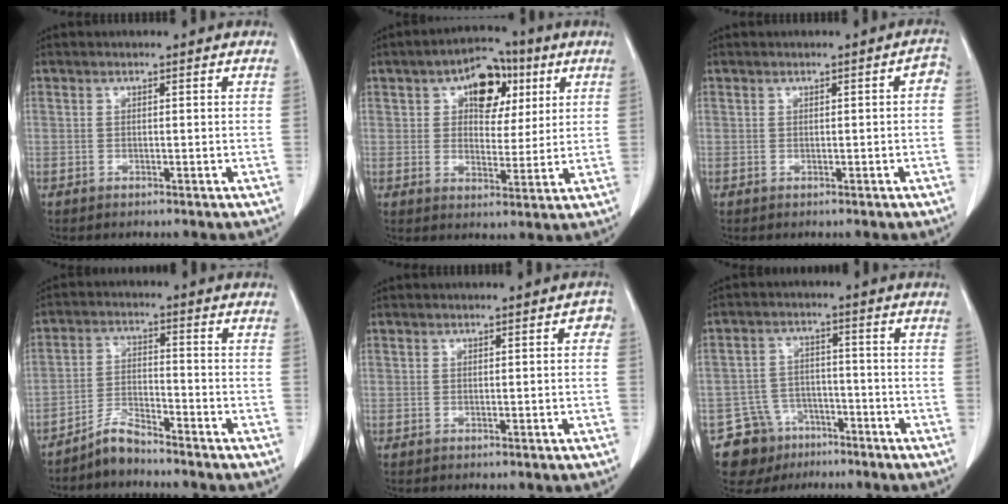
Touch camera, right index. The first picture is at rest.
{"total": 9.3, "force": [3.8, 5.5, 6.4], "torque": [-0.086, 0.028, 0.057]}
{"total": 1.6, "force": [-0.1, 0.6, 1.5], "torque": [-0.008, 0.005, -0.003]}
{"total": 4.6, "force": [-4.3, 0.6, 1.4], "torque": [-0.028, -0.011, -0.084]}
{"total": 1.2, "force": [0.1, 0.8, 1.0], "torque": [0.000, 0.007, -0.002]}
{"total": 7.9, "force": [-5.3, 5.8, 0.5], "torque": [-0.007, 0.020, -0.084]}